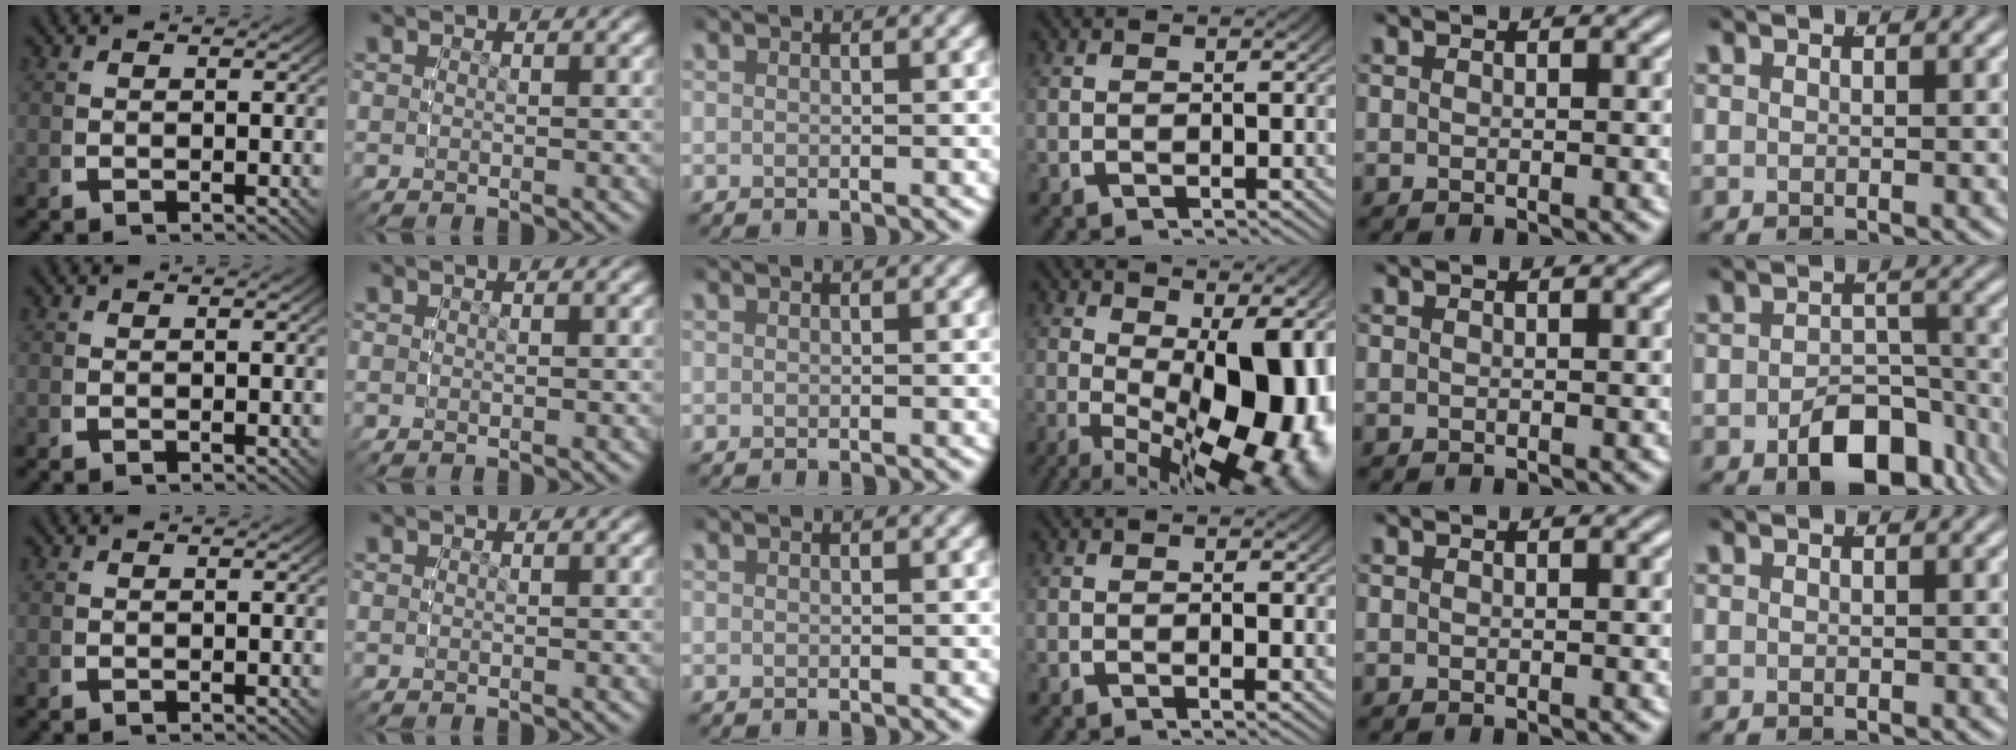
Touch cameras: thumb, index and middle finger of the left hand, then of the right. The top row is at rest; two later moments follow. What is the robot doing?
{"motion": "lift_and_place", "object": "toy banana"}